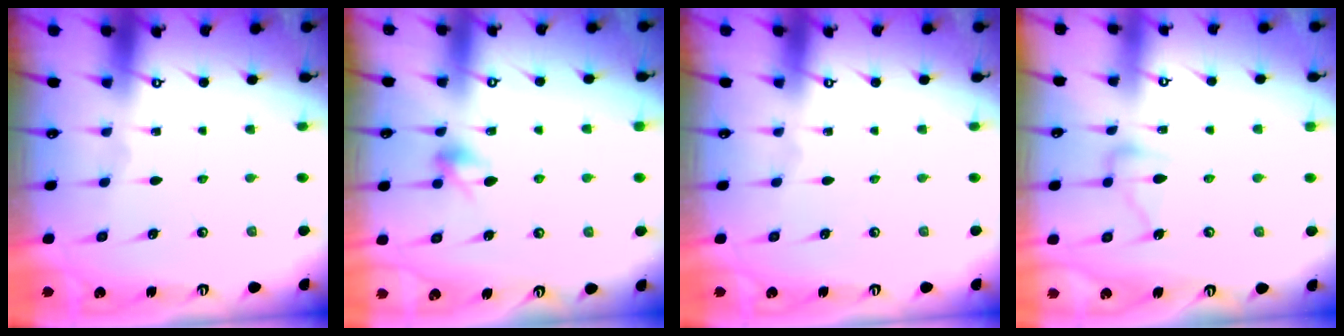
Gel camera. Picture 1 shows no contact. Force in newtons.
{"total": 6.3, "press": 6.3, "slide": 1.1}
{"total": 0.0}
{"total": 7.6, "press": 7.5, "slide": 0.5}